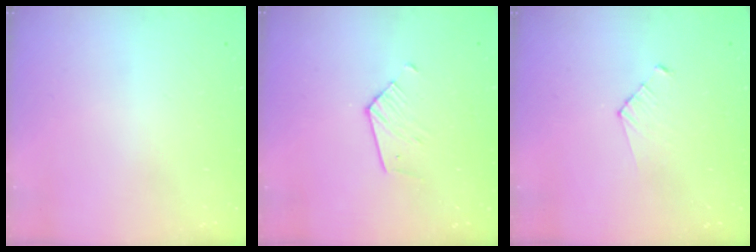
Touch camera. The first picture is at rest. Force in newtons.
{"total": 5.2, "press": 5.2, "slide": 0.5}
{"total": 2.8, "press": 2.7, "slide": 0.3}